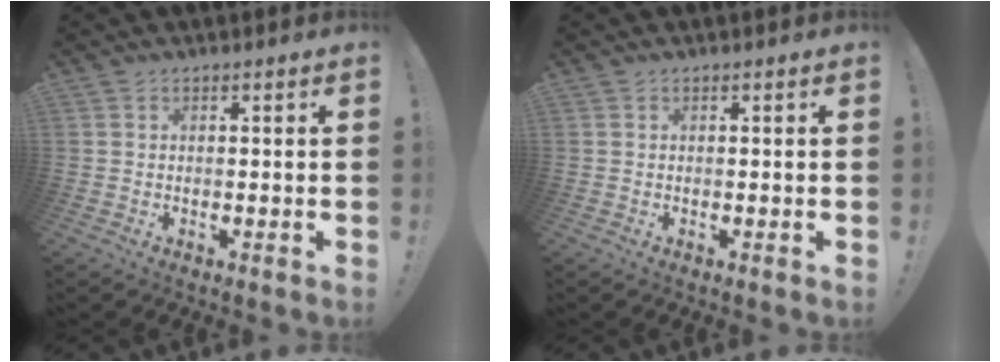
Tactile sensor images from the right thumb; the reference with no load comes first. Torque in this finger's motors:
{"motor_torque": [-0.03, 0.03, 0.00, 0.00, 0.00]}